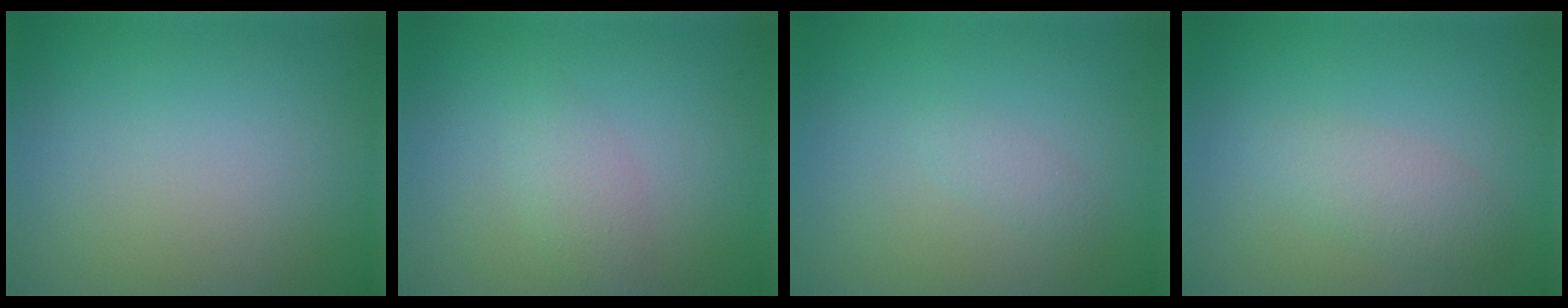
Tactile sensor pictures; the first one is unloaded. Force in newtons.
{"total": 1.9, "press": 1.9, "slide": 0.1}
{"total": 0.9, "press": 0.9, "slide": 0.0}
{"total": 2.4, "press": 2.4, "slide": 0.0}